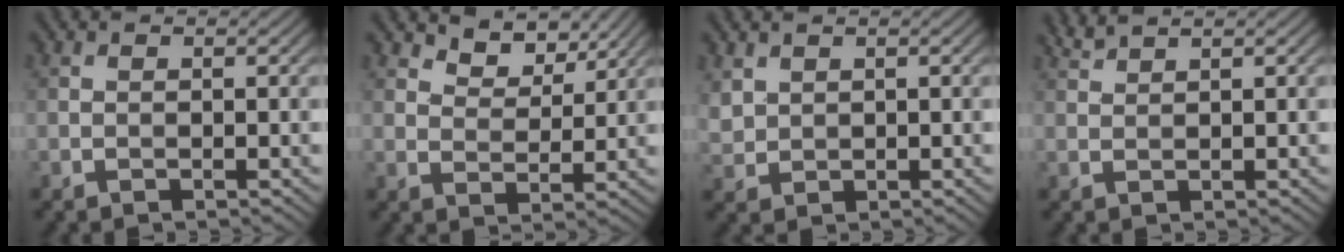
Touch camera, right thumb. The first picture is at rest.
{"total": 4.8, "force": [3.7, 2.4, 1.9], "torque": [-0.044, -0.006, 0.067]}
{"total": 2.3, "force": [1.5, 1.5, 0.8], "torque": [-0.027, 0.001, 0.037]}
{"total": 1.7, "force": [1.5, 0.1, 0.8], "torque": [-0.022, 0.008, 0.034]}